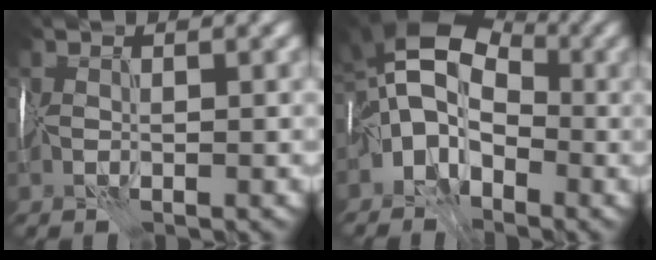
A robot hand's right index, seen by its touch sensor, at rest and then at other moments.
{"total": 8.6, "force": [-1.3, 6.1, 6.0], "torque": [-0.084, 0.029, -0.046]}